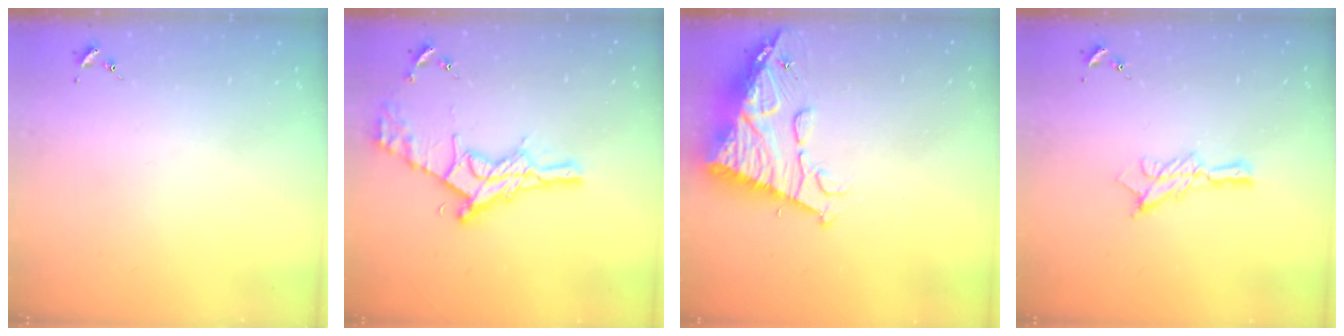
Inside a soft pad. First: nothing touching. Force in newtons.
{"total": 19.0, "press": 18.9, "slide": 1.3}
{"total": 14.9, "press": 14.8, "slide": 1.5}
{"total": 9.5, "press": 9.5, "slide": 0.4}